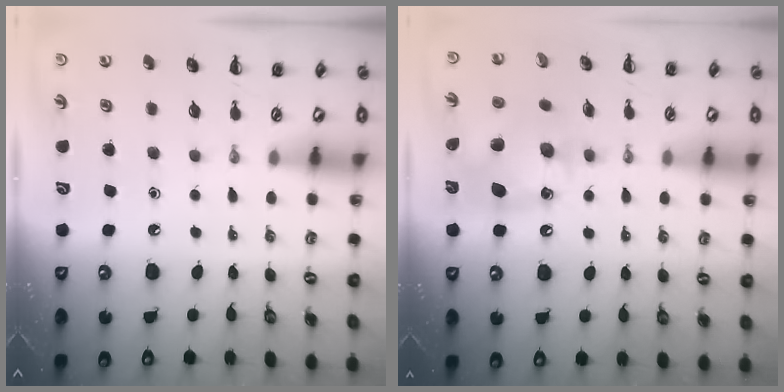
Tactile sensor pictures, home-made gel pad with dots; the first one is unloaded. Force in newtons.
{"total": 12.7, "press": 12.5, "slide": 1.8}